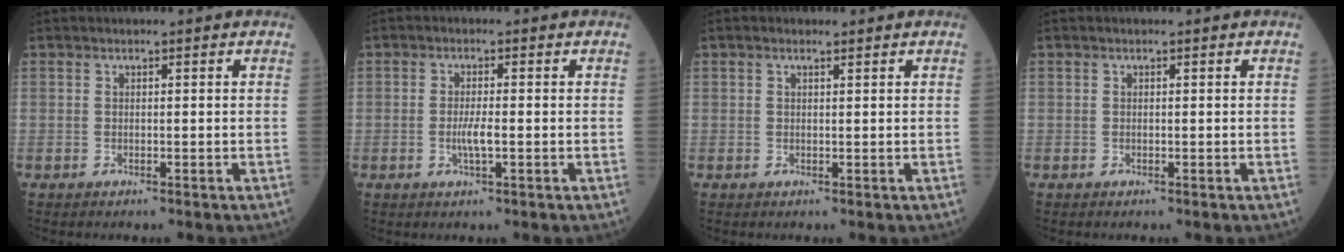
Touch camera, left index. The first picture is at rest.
{"total": 2.7, "force": [-0.6, 0.3, 2.7], "torque": [-0.057, -0.003, -0.011]}
{"total": 0.9, "force": [0.6, 0.2, 0.6], "torque": [-0.018, 0.006, 0.012]}
{"total": 0.0}